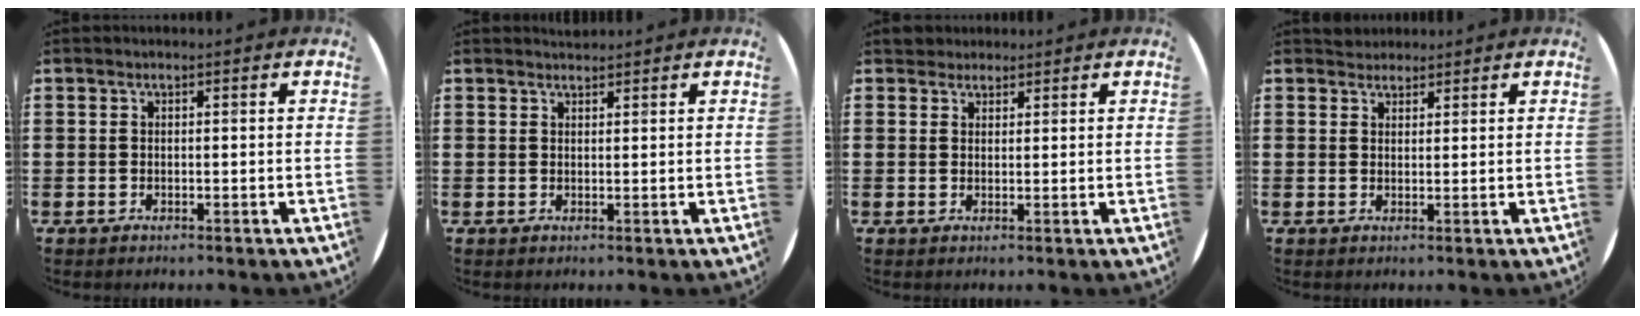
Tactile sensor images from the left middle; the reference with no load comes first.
{"total": 1.1, "force": [1.1, 0.1, -0.1], "torque": [0.002, 0.001, 0.020]}
{"total": 1.9, "force": [1.7, 0.8, -0.2], "torque": [0.000, 0.006, 0.035]}
{"total": 1.8, "force": [1.7, 0.6, -0.1], "torque": [0.000, 0.005, 0.035]}